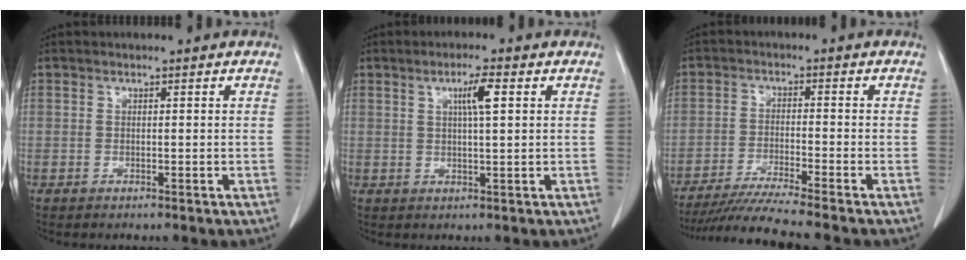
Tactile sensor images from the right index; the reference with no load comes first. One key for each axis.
{"total": 4.0, "fx": 1.3, "fy": 0.1, "fz": 3.7, "tx": -0.063, "ty": 0.001, "tz": 0.021}
{"total": 8.9, "fx": -7.8, "fy": -2.3, "fz": 3.5, "tx": -0.052, "ty": -0.028, "tz": -0.138}